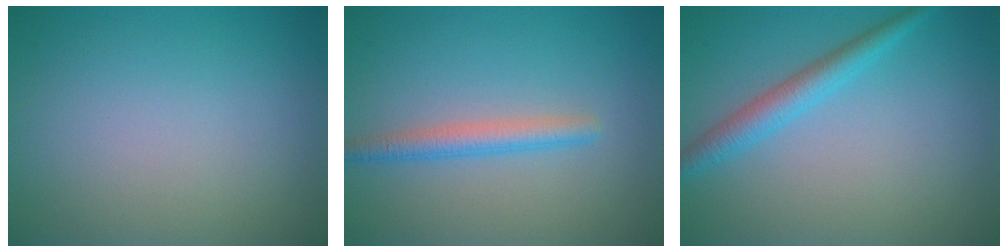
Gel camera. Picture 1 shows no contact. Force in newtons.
{"total": 2.4, "press": 2.4, "slide": 0.1}
{"total": 2.7, "press": 2.7, "slide": 0.1}